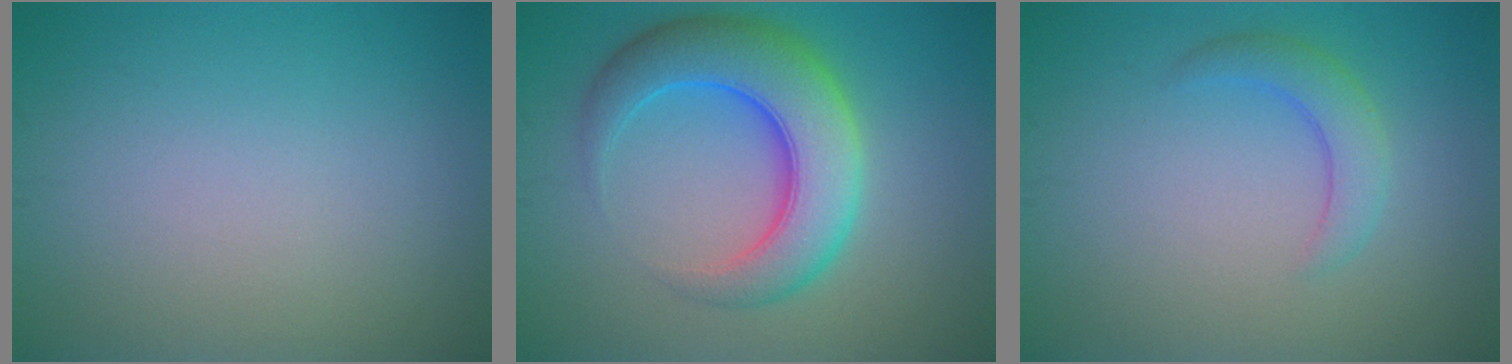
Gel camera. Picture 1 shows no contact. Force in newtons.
{"total": 8.0, "press": 8.0, "slide": 0.1}
{"total": 2.5, "press": 2.5, "slide": 0.2}